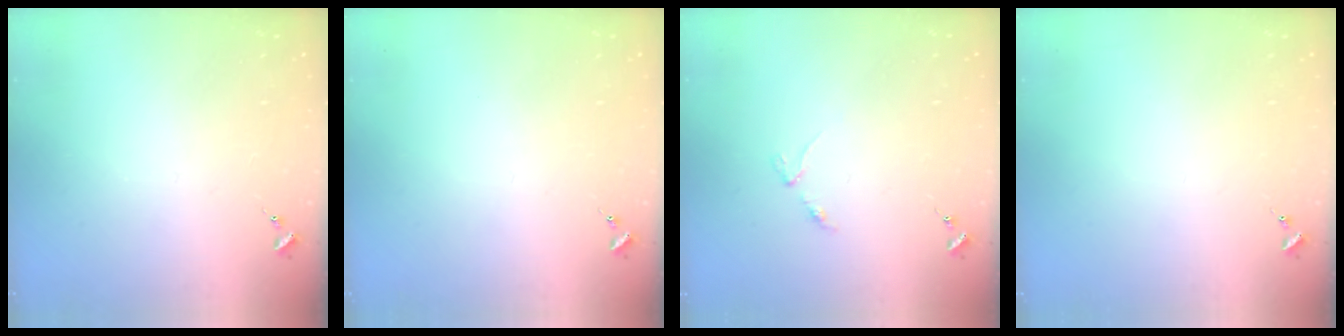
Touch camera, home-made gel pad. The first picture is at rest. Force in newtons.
{"total": 0.0}
{"total": 2.9, "press": 2.8, "slide": 0.4}
{"total": 0.0}